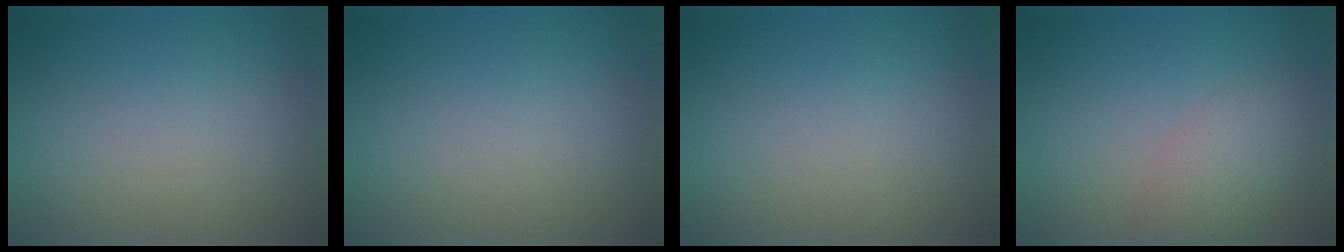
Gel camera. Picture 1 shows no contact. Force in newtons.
{"total": 0.0}
{"total": 0.0}
{"total": 3.0, "press": 3.0, "slide": 0.1}